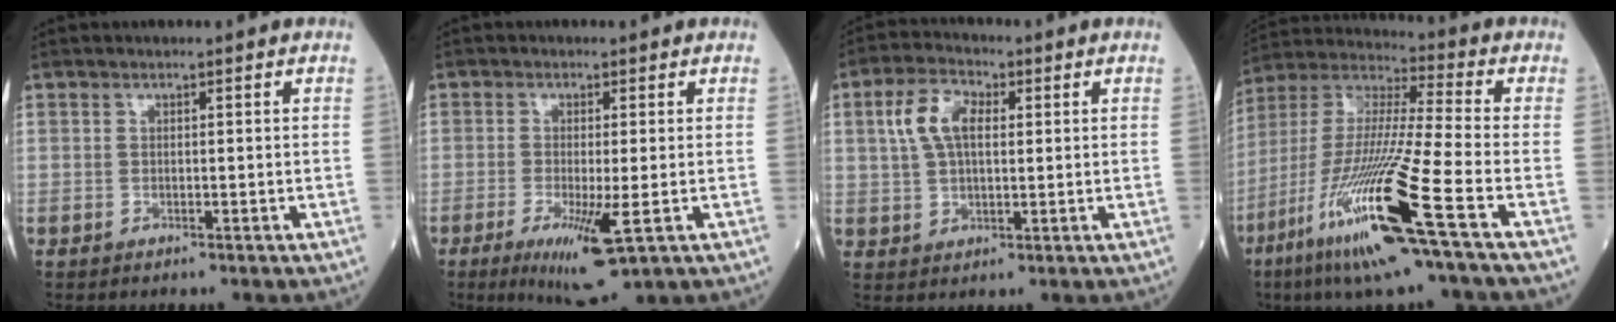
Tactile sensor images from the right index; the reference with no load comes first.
{"total": 7.9, "force": [-2.9, 0.9, 7.4], "torque": [-0.132, -0.024, -0.040]}
{"total": 7.0, "force": [1.9, 3.6, 5.7], "torque": [-0.126, 0.019, 0.038]}
{"total": 20.0, "force": [-9.1, -0.4, 17.8], "torque": [-0.401, -0.050, -0.179]}